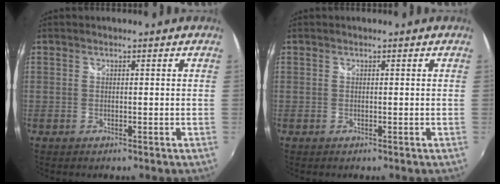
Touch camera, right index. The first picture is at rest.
{"total": 0.0}